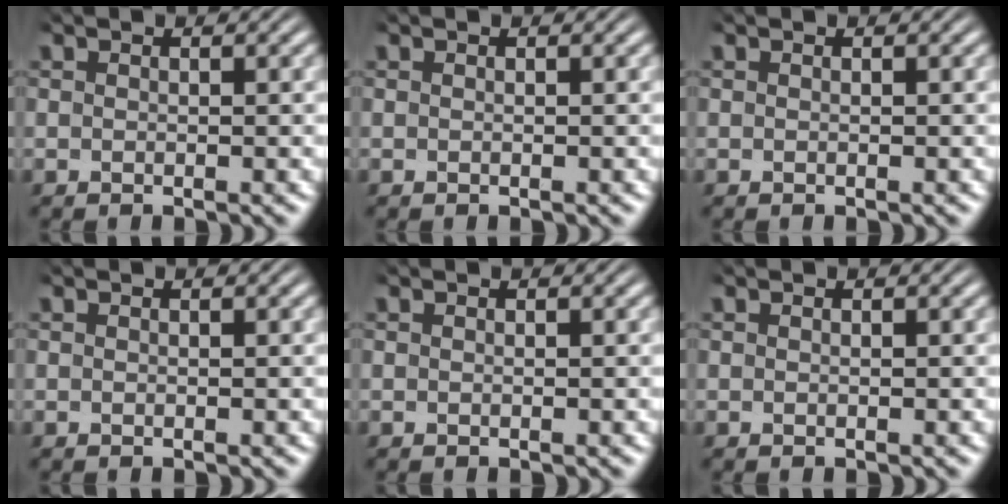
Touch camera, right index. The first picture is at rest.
{"total": 0.0}
{"total": 0.0}
{"total": 0.0}
{"total": 0.0}
{"total": 0.0}